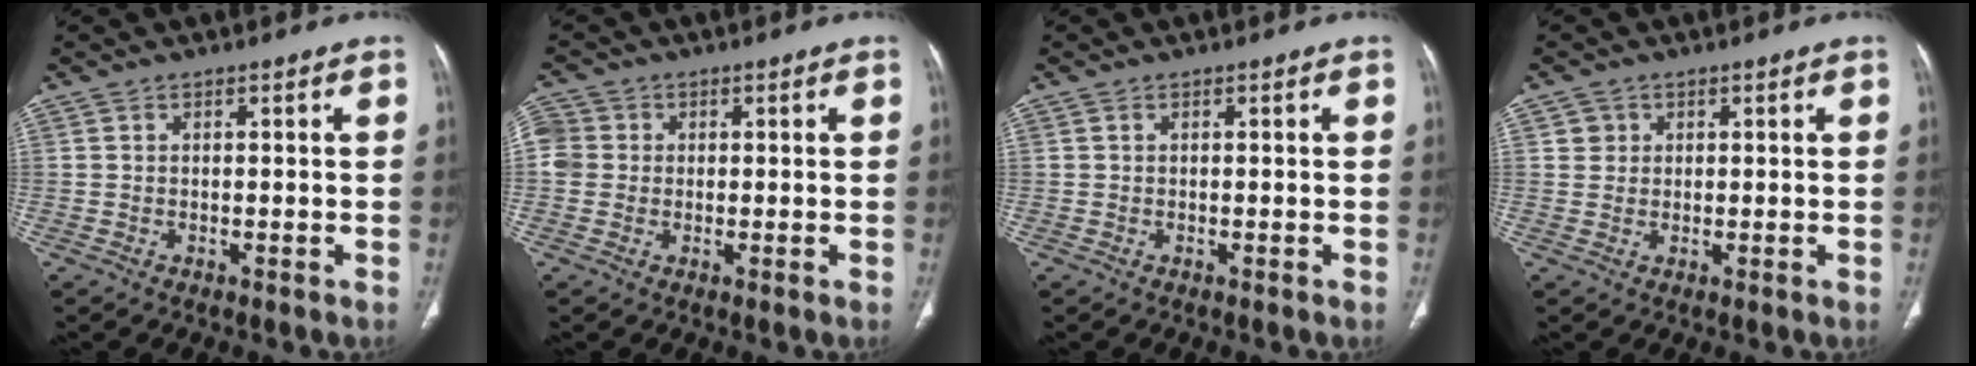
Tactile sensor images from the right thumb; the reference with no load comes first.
{"total": 5.0, "force": [0.2, 4.7, 1.8], "torque": [-0.031, 0.014, 0.001]}
{"total": 0.0}
{"total": 2.0, "force": [0.7, 1.8, 0.3], "torque": [0.010, -0.001, 0.007]}